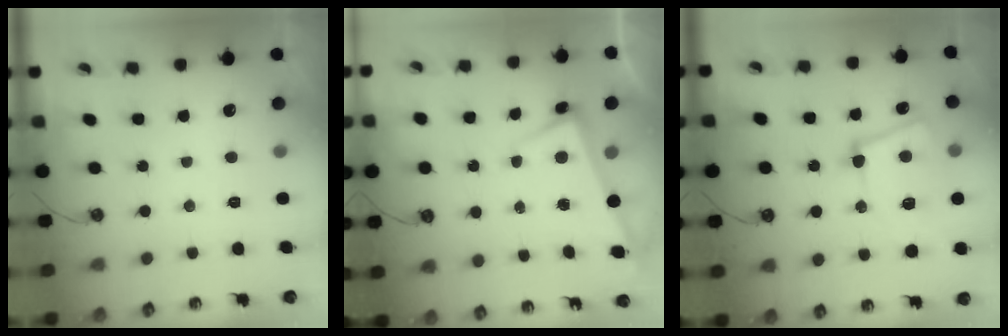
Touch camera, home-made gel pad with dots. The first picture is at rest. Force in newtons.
{"total": 2.5, "press": 2.4, "slide": 0.8}
{"total": 13.7, "press": 13.5, "slide": 2.5}